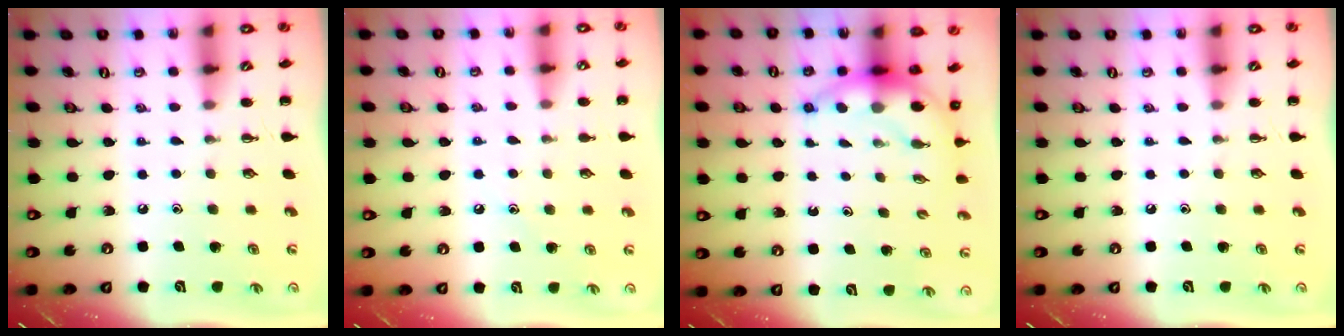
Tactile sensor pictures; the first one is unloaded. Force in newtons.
{"total": 8.0, "press": 7.9, "slide": 1.6}
{"total": 6.7, "press": 6.4, "slide": 1.8}
{"total": 0.0}